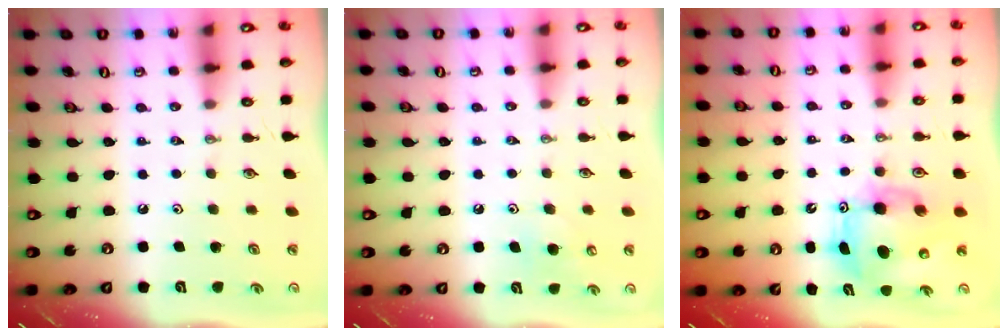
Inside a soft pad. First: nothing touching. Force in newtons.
{"total": 6.4, "press": 6.3, "slide": 0.8}
{"total": 9.0, "press": 8.9, "slide": 1.5}